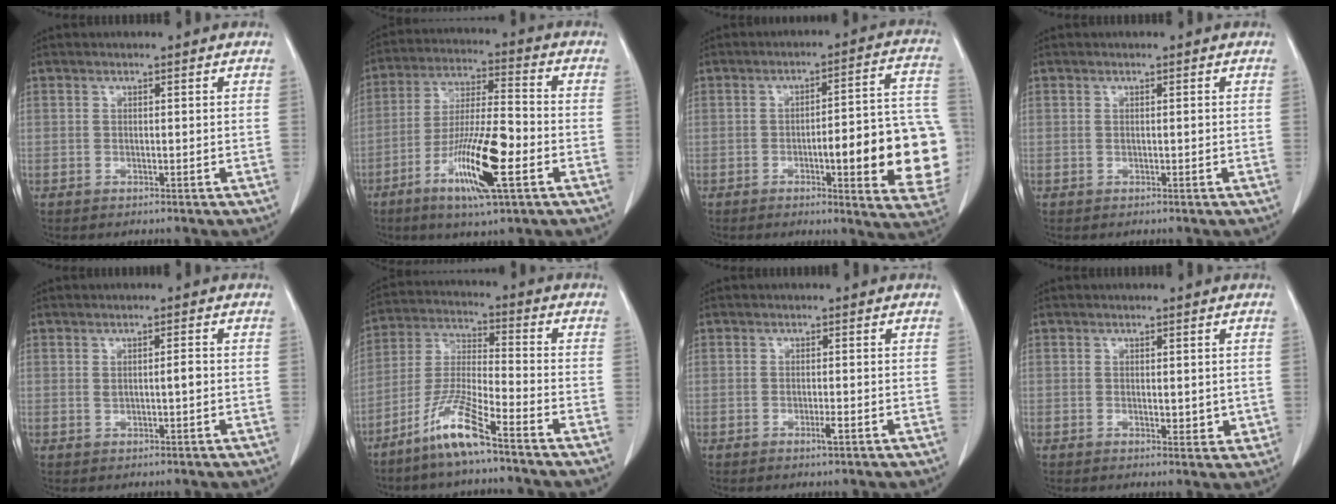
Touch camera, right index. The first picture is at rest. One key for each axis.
{"total": 14.0, "fx": -5.7, "fy": 1.6, "fz": 12.7, "tx": -0.241, "ty": -0.016, "tz": -0.101}
{"total": 18.5, "fx": -3.7, "fy": 3.0, "fz": 17.8, "tx": -0.133, "ty": 0.030, "tz": -0.033}
{"total": 0.6, "fx": 0.0, "fy": 0.1, "fz": 0.6, "tx": -0.012, "ty": 0.000, "tz": 0.001}
{"total": 2.0, "fx": 0.1, "fy": 0.4, "fz": 2.0, "tx": -0.035, "ty": 0.000, "tz": 0.004}
{"total": 9.9, "fx": -6.9, "fy": -0.1, "fz": 7.0, "tx": -0.150, "ty": -0.023, "tz": -0.142}
{"total": 1.4, "fx": -0.6, "fy": 0.0, "fz": 1.3, "tx": -0.025, "ty": -0.004, "tz": -0.011}
{"total": 2.7, "fx": 0.0, "fy": 1.3, "fz": 2.4, "tx": -0.030, "ty": -0.006, "tz": 0.002}